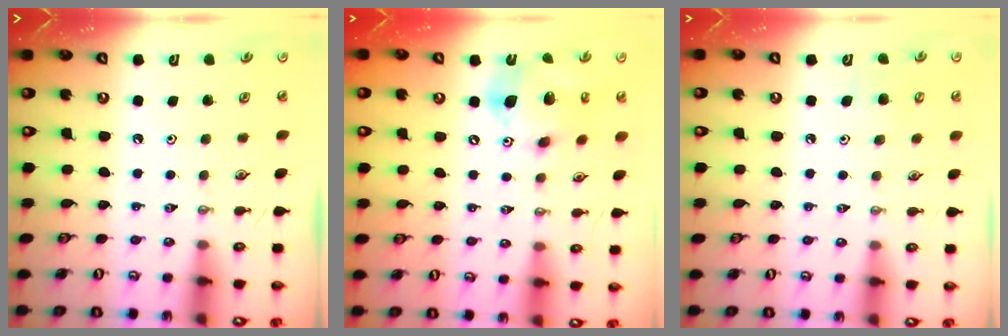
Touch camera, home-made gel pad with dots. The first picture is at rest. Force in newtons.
{"total": 14.0, "press": 13.7, "slide": 2.7}
{"total": 5.1, "press": 5.1, "slide": 0.6}